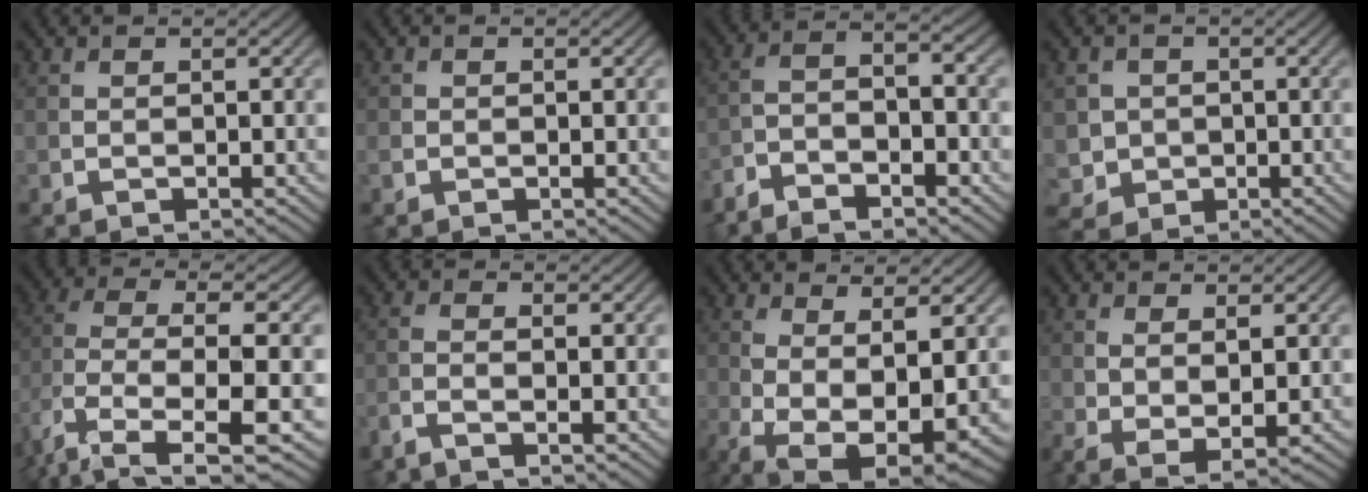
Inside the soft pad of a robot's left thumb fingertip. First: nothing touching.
{"total": 0.6, "force": [-0.2, 0.5, 0.2], "torque": [-0.004, -0.003, -0.005]}
{"total": 6.7, "force": [-4.9, 1.6, 4.3], "torque": [-0.082, -0.004, -0.096]}
{"total": 3.6, "force": [0.0, 3.5, 0.7], "torque": [-0.022, -0.009, -0.005]}
{"total": 8.6, "force": [-0.5, 4.0, 7.6], "torque": [-0.176, -0.011, -0.011]}
{"total": 2.4, "force": [-1.4, 0.3, 1.9], "torque": [-0.040, 0.001, -0.041]}
{"total": 10.4, "force": [-1.8, 3.9, 9.4], "torque": [-0.178, -0.023, -0.009]}
{"total": 4.1, "force": [-0.1, 1.5, 3.8], "torque": [-0.085, -0.011, 0.005]}